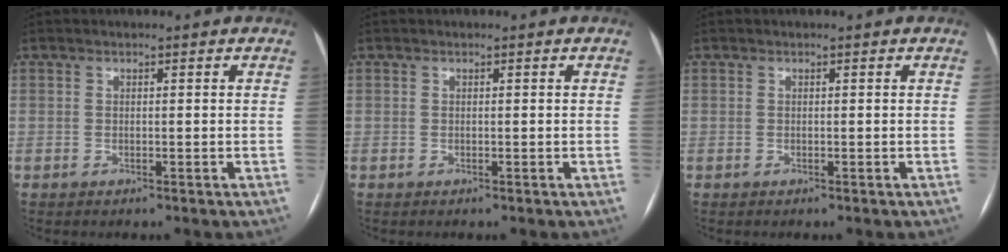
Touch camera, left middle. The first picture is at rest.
{"total": 0.0}
{"total": 0.0}